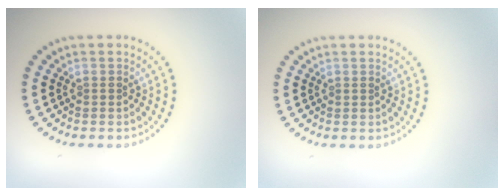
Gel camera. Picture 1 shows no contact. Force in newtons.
{"total": 0.0}